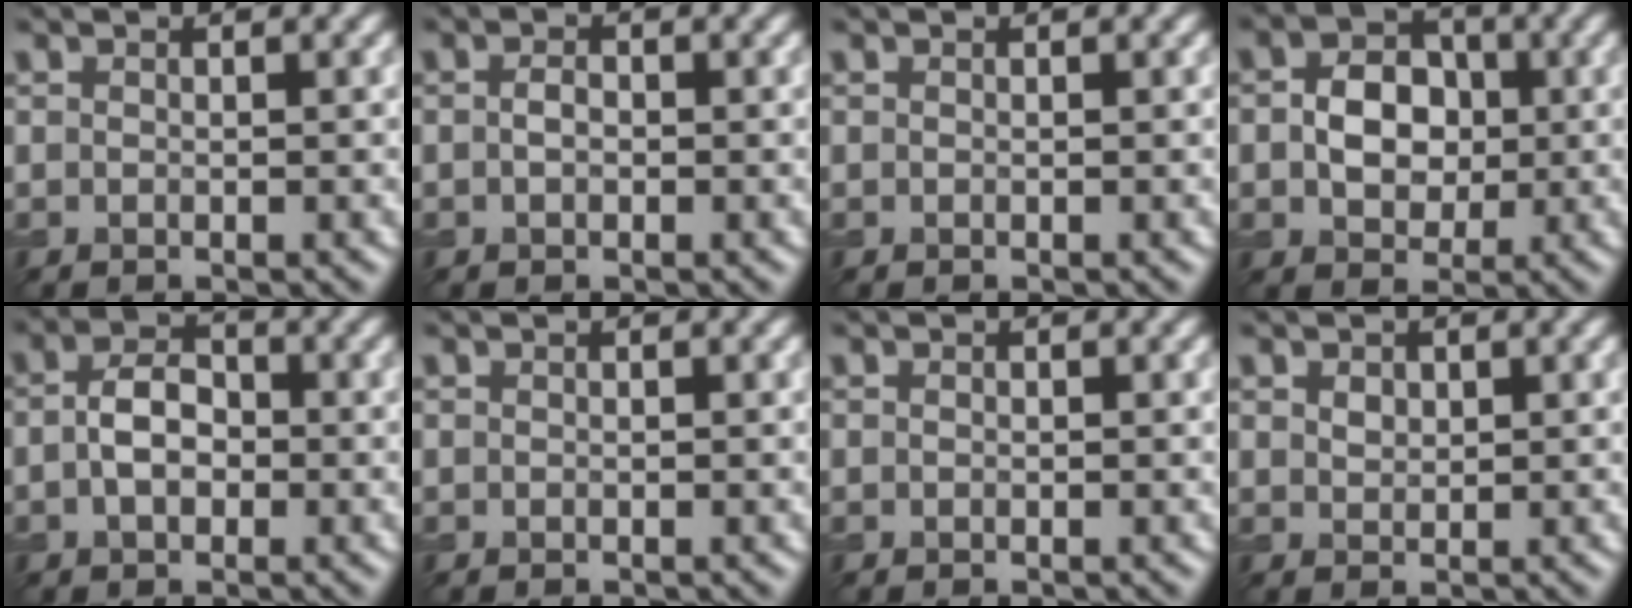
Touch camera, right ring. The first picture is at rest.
{"total": 1.1, "force": [-0.1, 0.7, 0.8], "torque": [-0.017, 0.001, -0.005]}
{"total": 0.0}
{"total": 4.7, "force": [0.1, 3.7, 2.9], "torque": [-0.055, 0.001, -0.005]}
{"total": 3.6, "force": [-0.3, 2.4, 2.6], "torque": [-0.053, 0.003, -0.012]}
{"total": 0.0}
{"total": 0.0}
{"total": 1.2, "force": [0.7, 0.8, 0.5], "torque": [-0.010, 0.001, 0.013]}